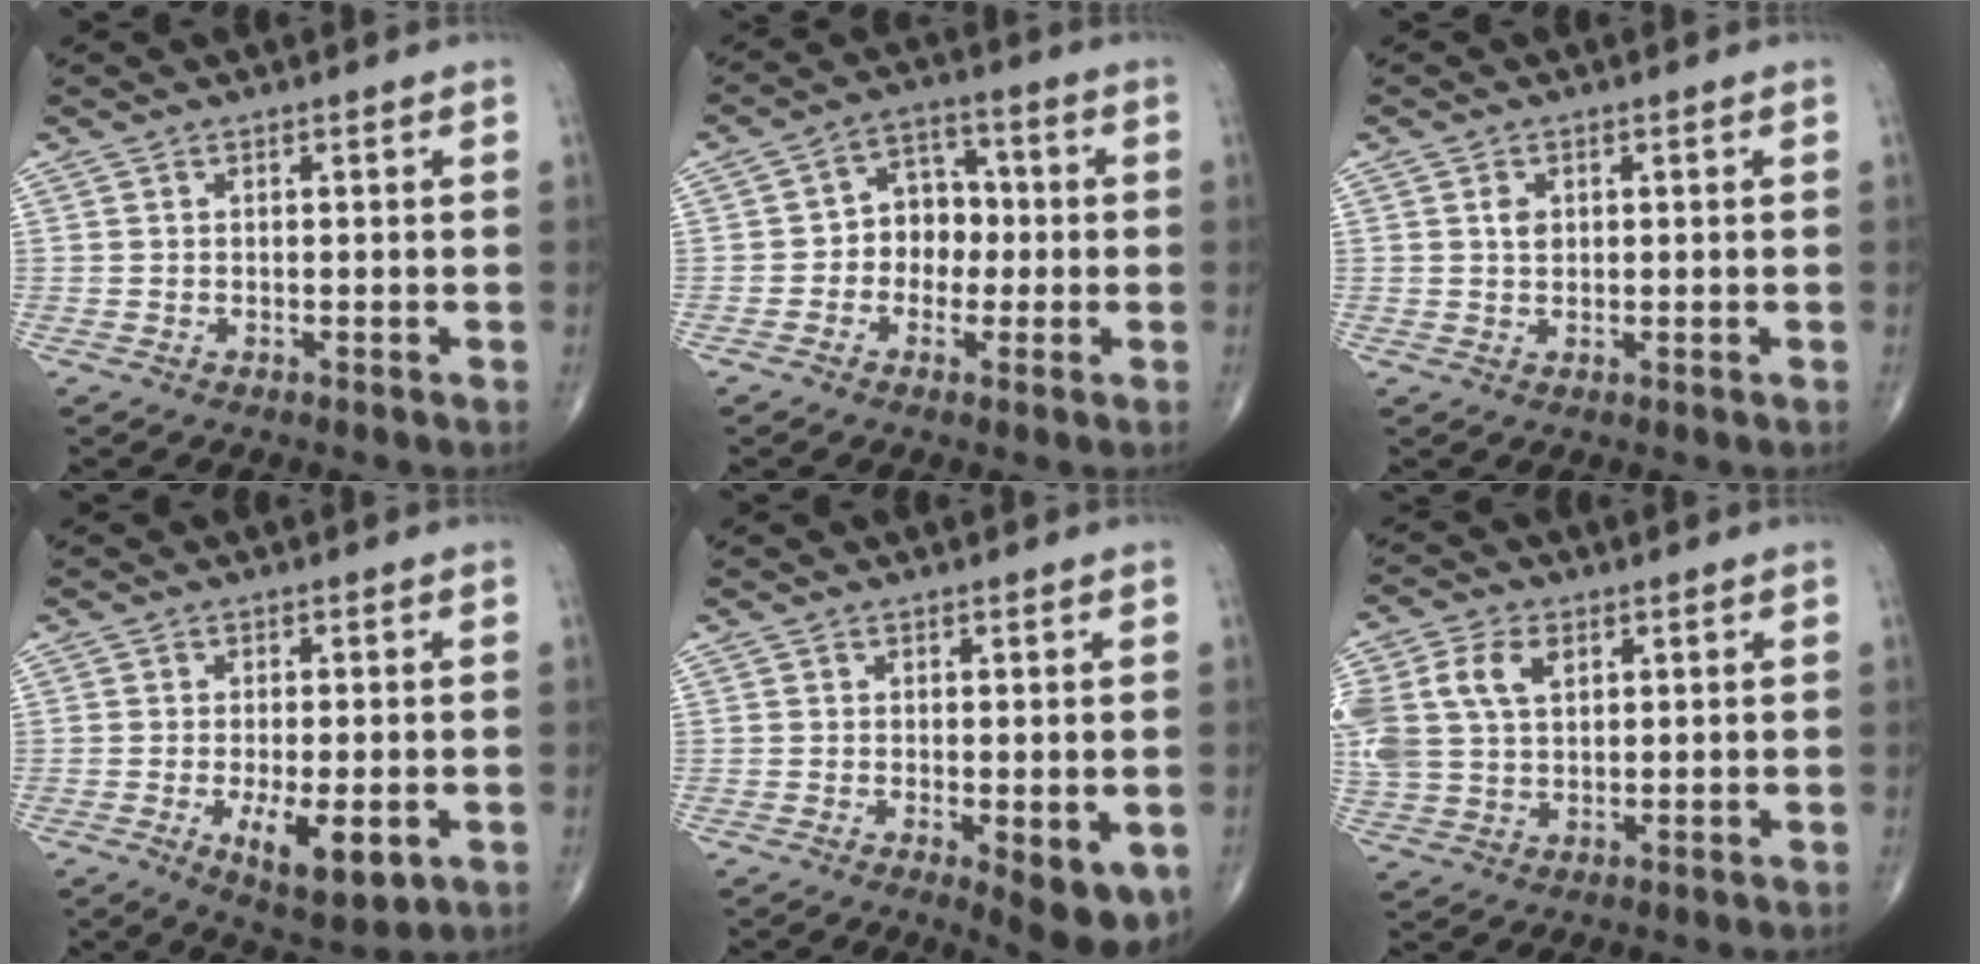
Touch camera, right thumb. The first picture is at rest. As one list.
[{"total": 7.7, "force": [-0.9, 6.3, 4.4], "torque": [-0.023, 0.030, -0.028]}, {"total": 1.9, "force": [0.5, 1.4, 1.2], "torque": [-0.015, -0.002, 0.007]}, {"total": 8.8, "force": [-2.5, 3.4, 7.8], "torque": [-0.117, -0.019, -0.032]}, {"total": 7.6, "force": [-2.0, 2.8, 6.8], "torque": [-0.085, -0.020, -0.022]}, {"total": 14.1, "force": [4.3, 9.8, 9.1], "torque": [-0.224, 0.010, 0.085]}]